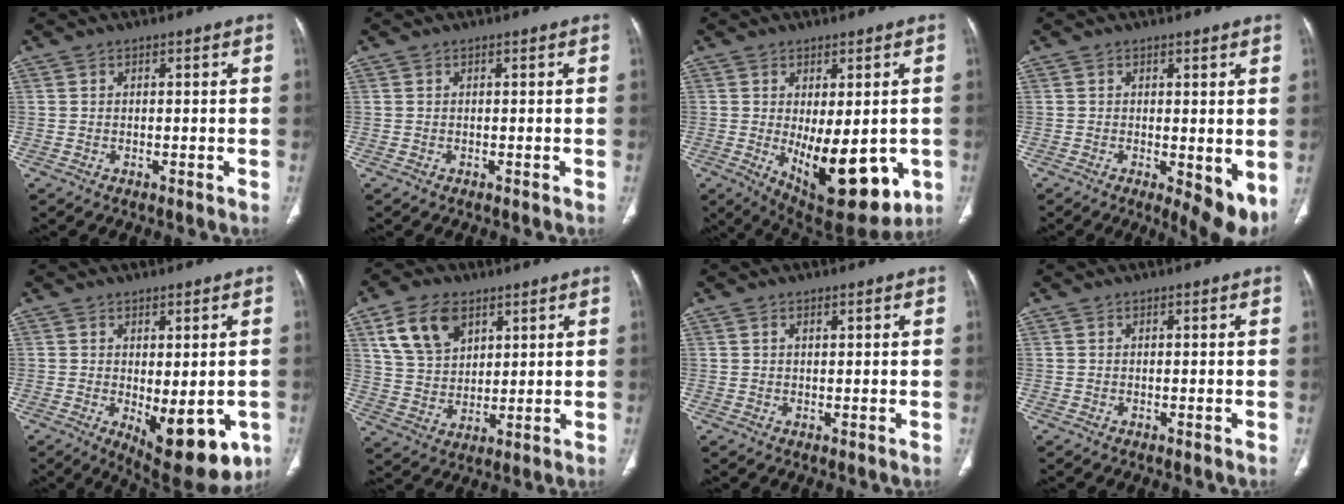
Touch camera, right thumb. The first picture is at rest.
{"total": 0.0}
{"total": 16.4, "force": [-3.4, 7.4, 14.3], "torque": [-0.187, -0.020, -0.024]}
{"total": 6.5, "force": [-0.6, 2.4, 6.0], "torque": [-0.081, -0.020, -0.005]}
{"total": 12.7, "force": [-3.6, 5.6, 10.8], "torque": [-0.119, -0.017, -0.032]}
{"total": 11.3, "force": [5.6, 7.4, 6.4], "torque": [-0.096, -0.017, 0.114]}
{"total": 0.9, "force": [0.5, 0.4, 0.7], "torque": [-0.011, 0.001, 0.007]}
{"total": 0.0}